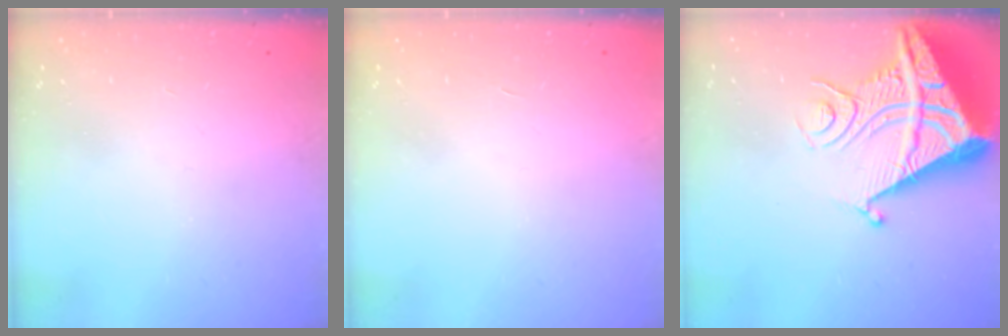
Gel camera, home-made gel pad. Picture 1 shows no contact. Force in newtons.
{"total": 1.7, "press": 1.7, "slide": 0.1}
{"total": 13.1, "press": 13.0, "slide": 1.6}